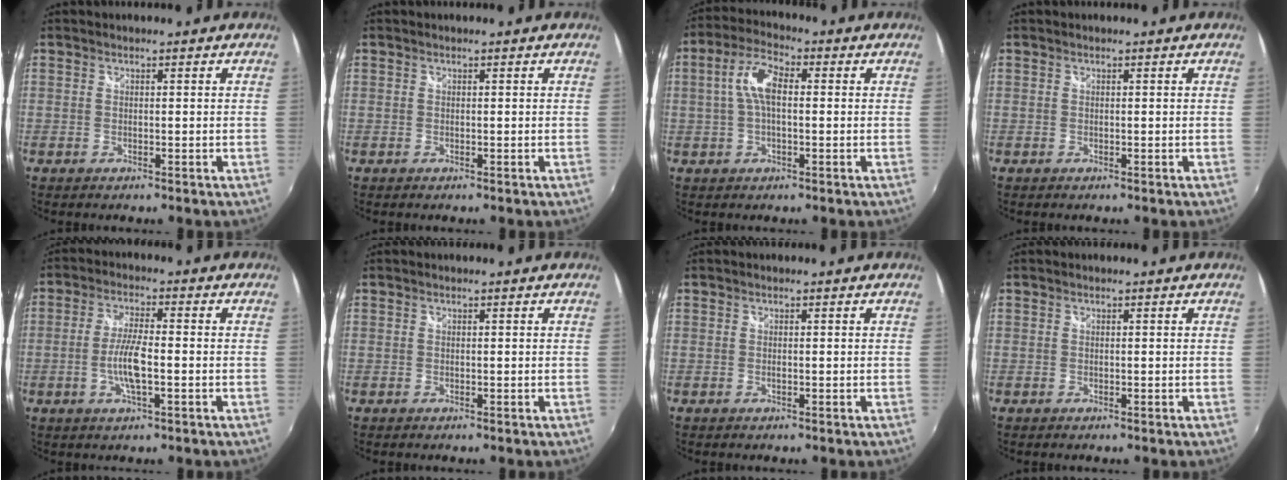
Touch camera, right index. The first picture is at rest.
{"total": 0.0}
{"total": 7.1, "force": [0.5, 3.1, 6.4], "torque": [-0.131, 0.018, 0.007]}
{"total": 0.0}
{"total": 6.5, "force": [-1.6, 1.1, 6.1], "torque": [-0.124, -0.001, -0.032]}
{"total": 0.0}
{"total": 0.0}
{"total": 0.0}